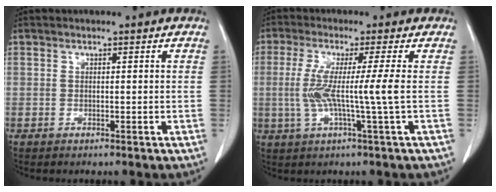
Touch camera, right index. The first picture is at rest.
{"total": 7.0, "force": [-0.3, -1.3, 6.9], "torque": [-0.147, -0.006, -0.006]}